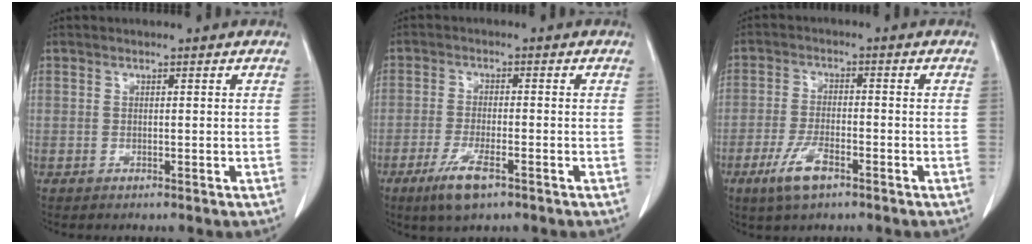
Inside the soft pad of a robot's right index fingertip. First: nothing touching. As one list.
[{"total": 6.0, "force": [-3.5, 1.2, 4.7], "torque": [-0.097, -0.011, -0.058]}, {"total": 5.9, "force": [-3.5, 1.8, 4.5], "torque": [-0.095, -0.005, -0.062]}]